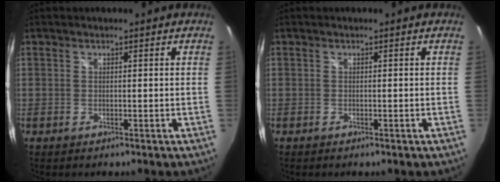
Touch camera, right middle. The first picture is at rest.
{"total": 1.0, "force": [-0.6, 0.5, 0.5], "torque": [-0.008, -0.003, -0.011]}